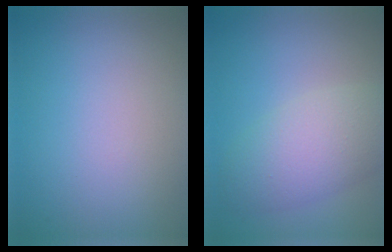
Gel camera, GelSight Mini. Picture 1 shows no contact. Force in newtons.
{"total": 6.5, "press": 6.5, "slide": 0.1}